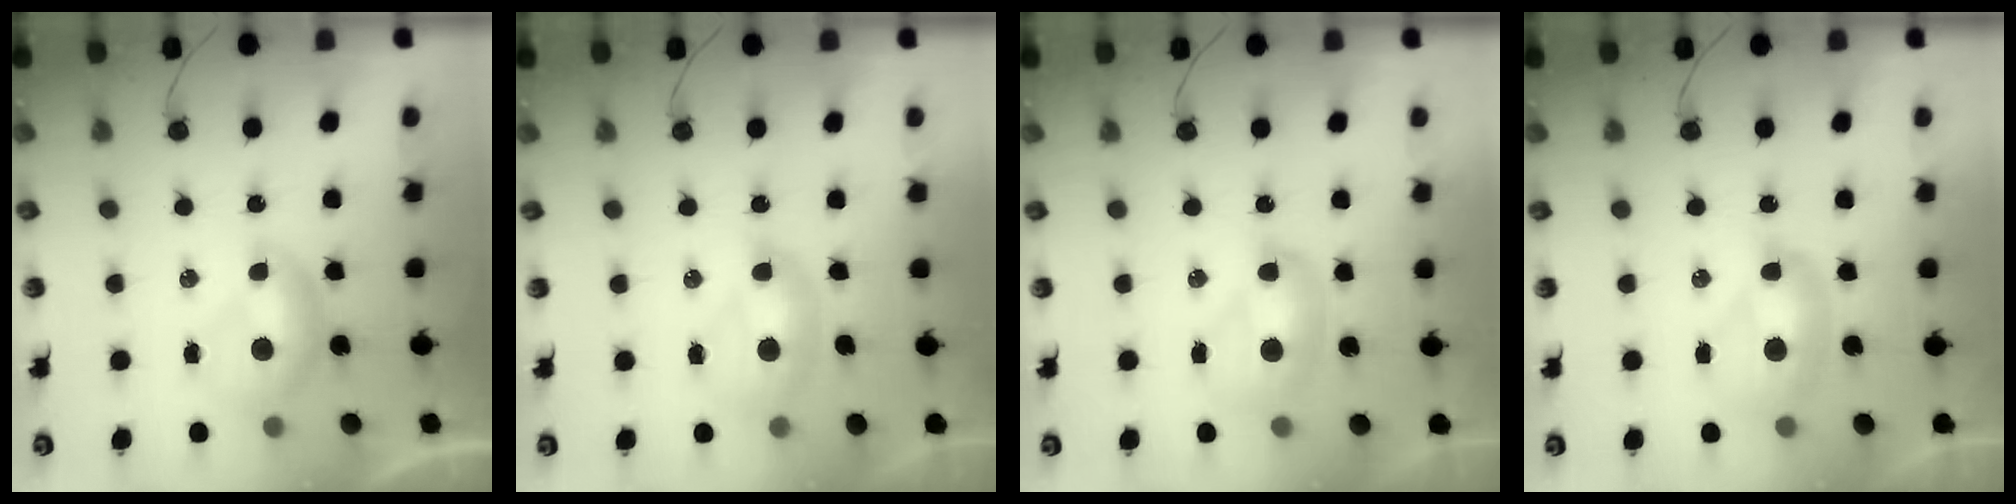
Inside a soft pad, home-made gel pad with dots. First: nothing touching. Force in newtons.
{"total": 1.8, "press": 1.7, "slide": 0.6}
{"total": 2.5, "press": 2.5, "slide": 0.2}
{"total": 3.4, "press": 3.4, "slide": 0.2}